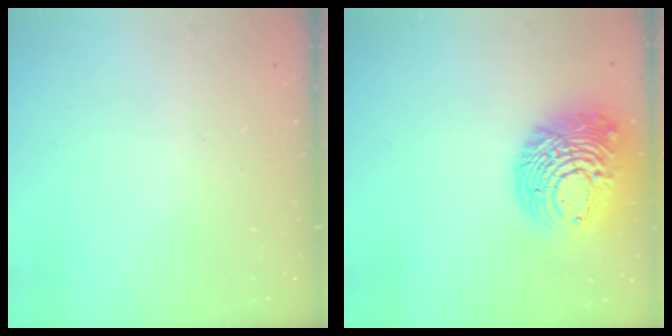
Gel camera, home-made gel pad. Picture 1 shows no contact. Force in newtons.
{"total": 17.8, "press": 17.7, "slide": 1.7}